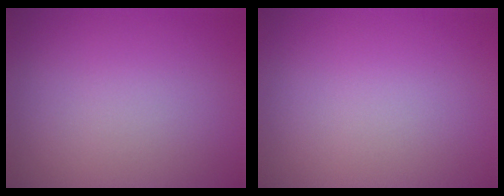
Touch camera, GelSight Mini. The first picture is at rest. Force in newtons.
{"total": 0.0}